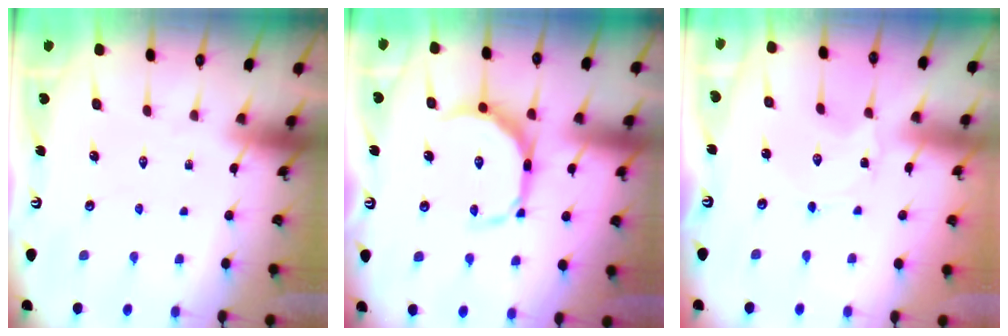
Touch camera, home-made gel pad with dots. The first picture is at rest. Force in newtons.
{"total": 10.4, "press": 10.4, "slide": 0.2}
{"total": 0.6, "press": 0.6, "slide": 0.1}